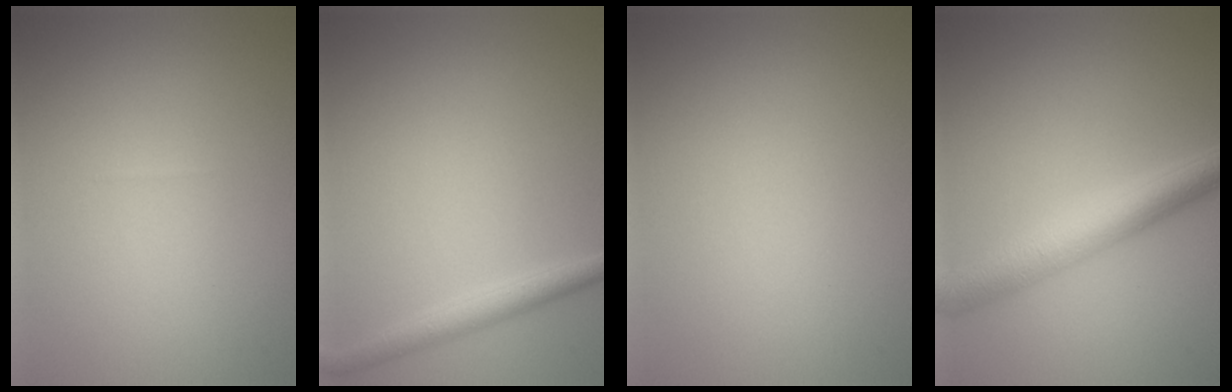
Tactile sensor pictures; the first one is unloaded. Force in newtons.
{"total": 2.2, "press": 2.2, "slide": 0.1}
{"total": 0.0}
{"total": 5.0, "press": 5.0, "slide": 0.1}